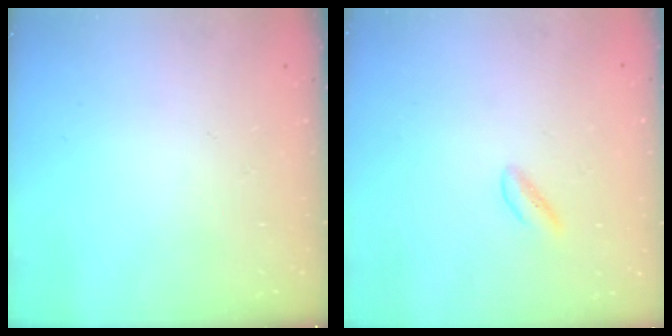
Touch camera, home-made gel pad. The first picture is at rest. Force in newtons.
{"total": 0.0}